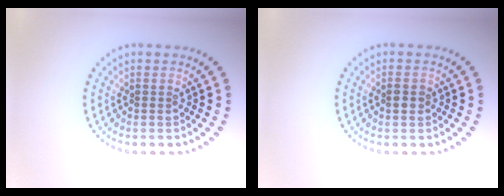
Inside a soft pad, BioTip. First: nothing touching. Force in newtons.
{"total": 1.2, "press": 1.2, "slide": 0.1}